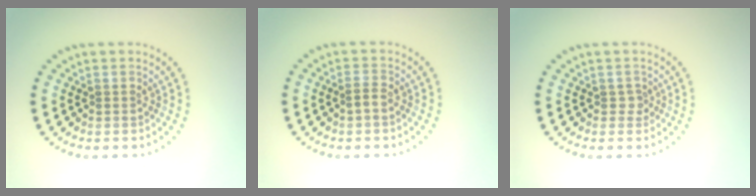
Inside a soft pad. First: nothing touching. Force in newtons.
{"total": 1.0, "press": 0.9, "slide": 0.4}
{"total": 1.0, "press": 0.7, "slide": 0.7}